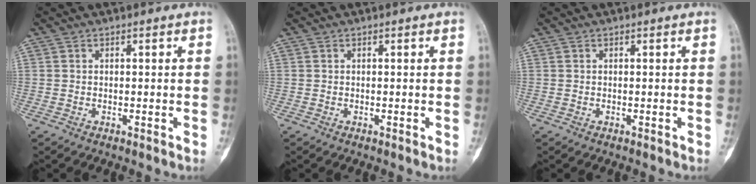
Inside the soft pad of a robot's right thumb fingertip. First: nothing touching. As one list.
[{"total": 0.0}, {"total": 0.0}]